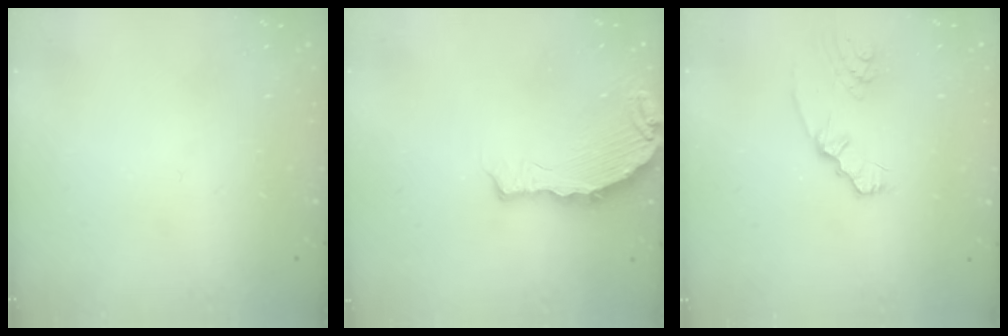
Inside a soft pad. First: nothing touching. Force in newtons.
{"total": 6.0, "press": 5.8, "slide": 1.5}
{"total": 2.7, "press": 2.6, "slide": 0.8}